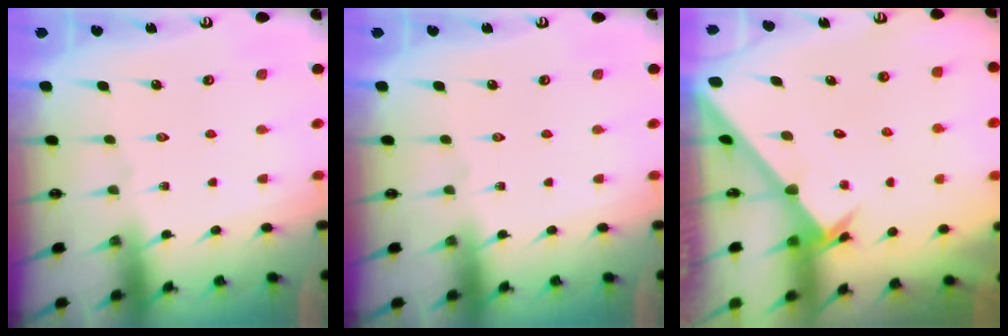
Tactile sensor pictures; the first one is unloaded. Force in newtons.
{"total": 0.0}
{"total": 2.7, "press": 2.7, "slide": 0.2}